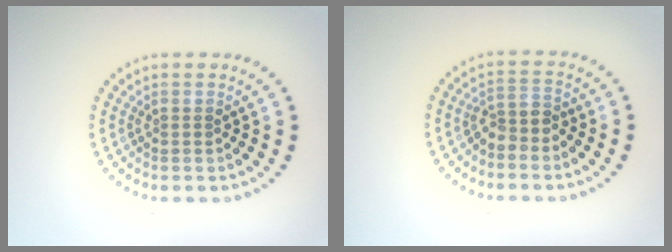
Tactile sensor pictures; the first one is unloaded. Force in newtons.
{"total": 2.2, "press": 1.6, "slide": 1.5}